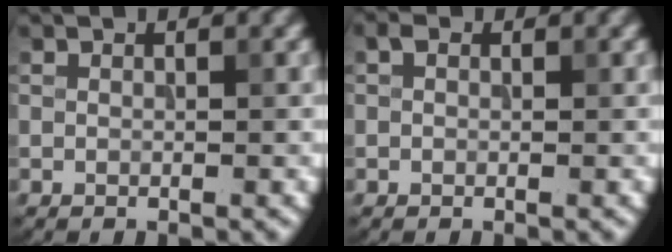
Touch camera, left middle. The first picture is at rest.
{"total": 0.7, "force": [0.2, 0.5, 0.4], "torque": [-0.003, 0.000, 0.000]}